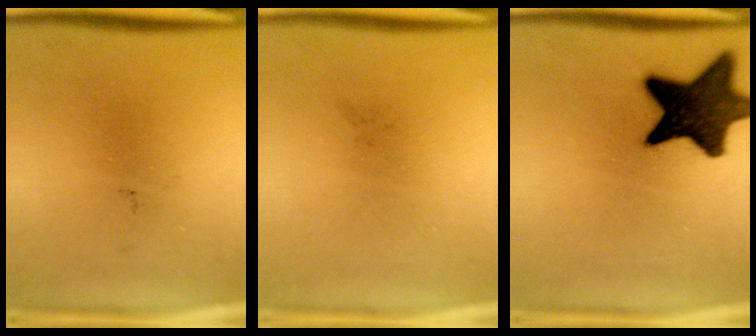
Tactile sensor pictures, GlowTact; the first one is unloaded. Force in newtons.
{"total": 0.0}
{"total": 15.2}